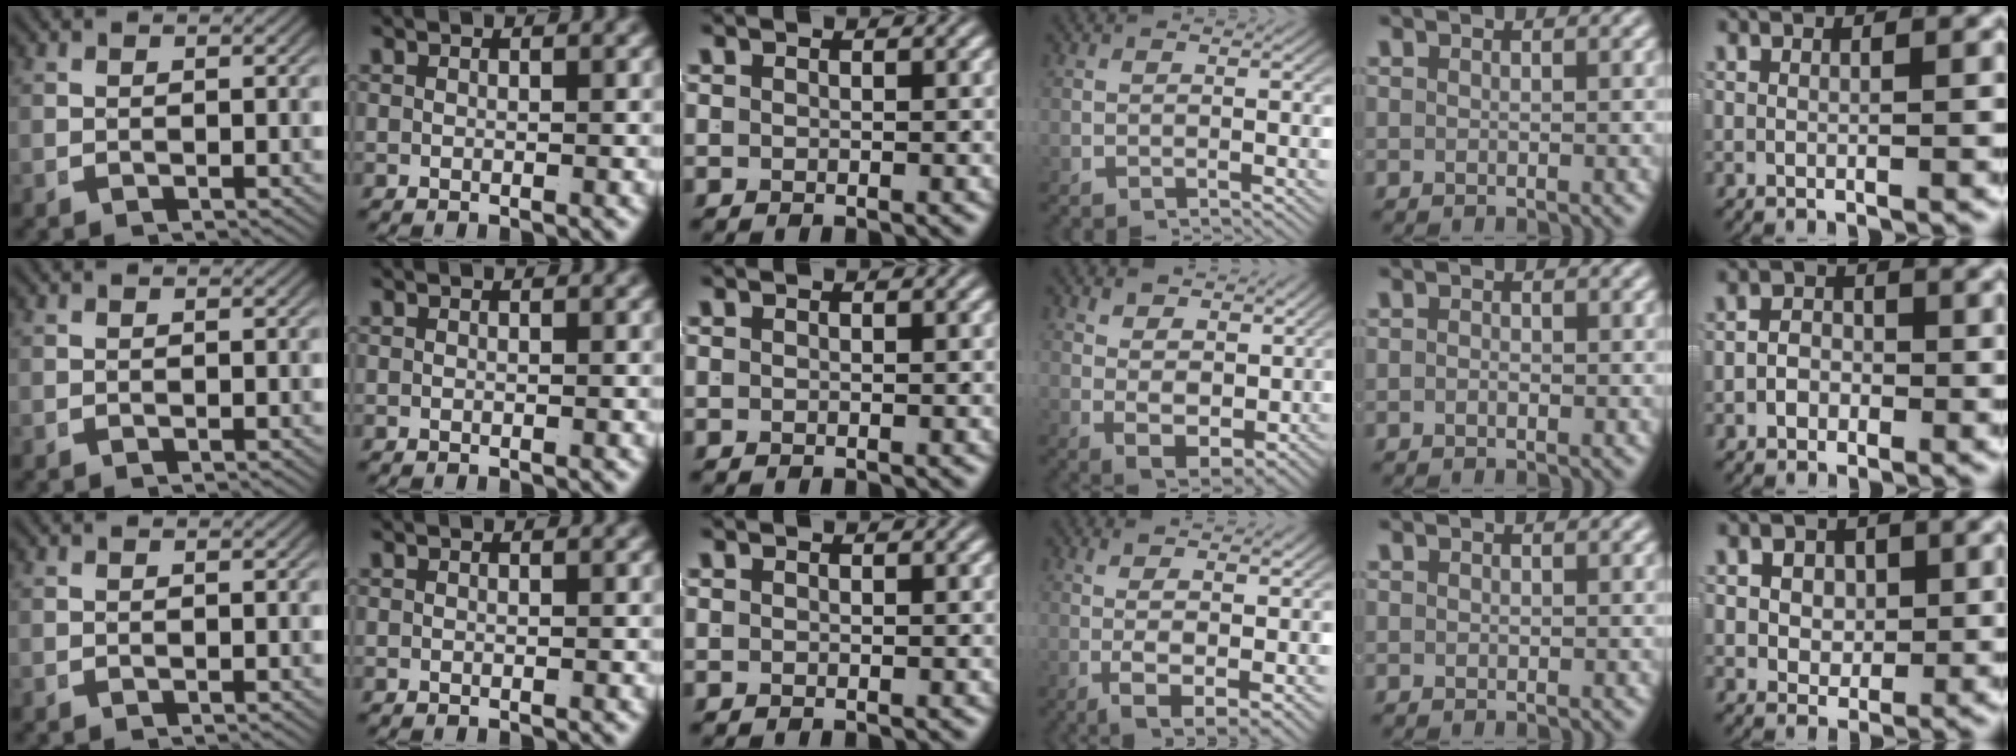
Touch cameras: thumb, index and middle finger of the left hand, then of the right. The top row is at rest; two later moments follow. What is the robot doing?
{"motion": "lift_and_place", "object": "shorts"}